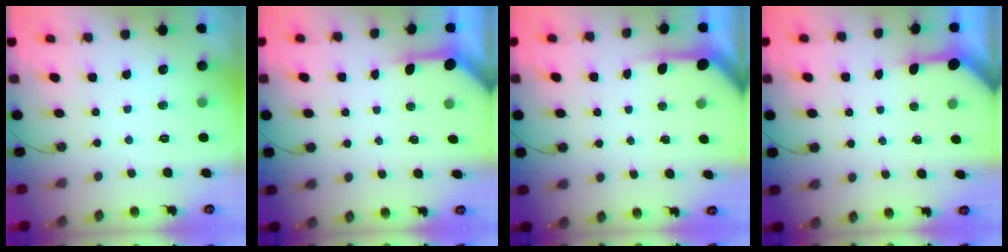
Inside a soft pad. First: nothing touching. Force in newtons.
{"total": 3.4, "press": 3.3, "slide": 0.4}
{"total": 4.8, "press": 4.8, "slide": 0.2}
{"total": 3.4, "press": 3.4, "slide": 0.4}